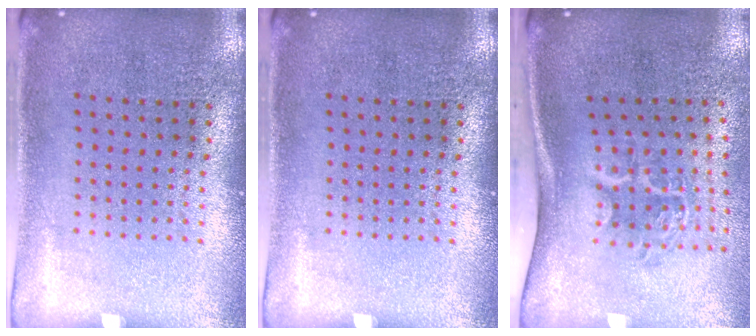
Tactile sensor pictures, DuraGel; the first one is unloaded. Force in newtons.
{"total": 0.0}
{"total": 2.0, "press": 1.3, "slide": 1.6}